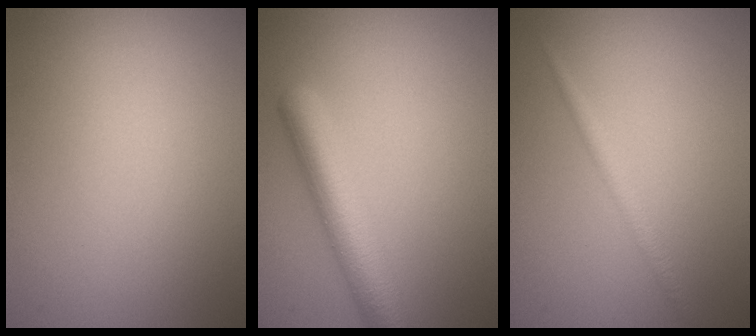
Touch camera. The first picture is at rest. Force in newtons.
{"total": 5.1, "press": 5.1, "slide": 0.1}
{"total": 1.5, "press": 1.5, "slide": 0.1}